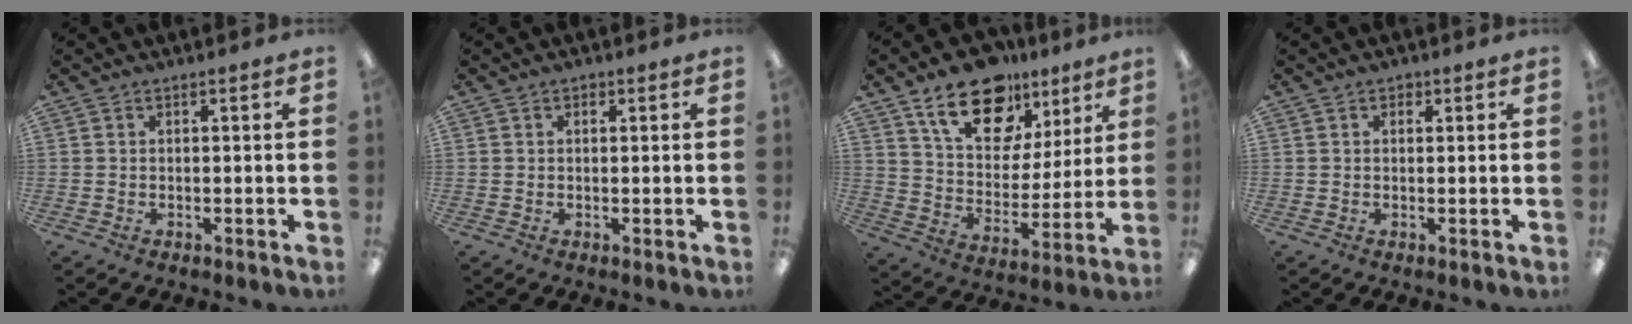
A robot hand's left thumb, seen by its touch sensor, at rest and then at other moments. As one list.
[{"total": 0.8, "force": [0.3, 0.7, 0.2], "torque": [0.003, -0.001, 0.004]}, {"total": 18.6, "force": [12.3, 10.8, 8.8], "torque": [-0.138, -0.065, 0.218]}, {"total": 1.1, "force": [0.5, 0.9, 0.4], "torque": [0.000, 0.000, 0.008]}]